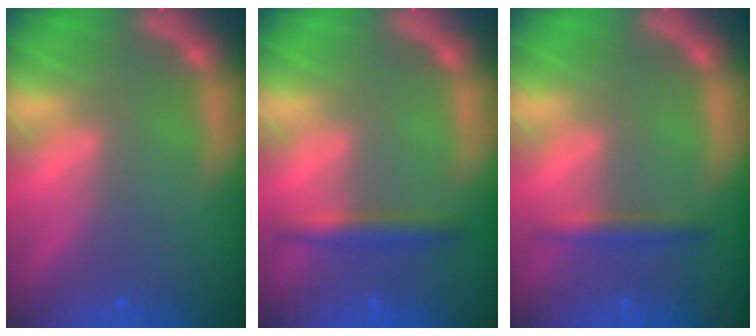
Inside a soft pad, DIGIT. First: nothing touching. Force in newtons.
{"total": 2.4}
{"total": 1.9}